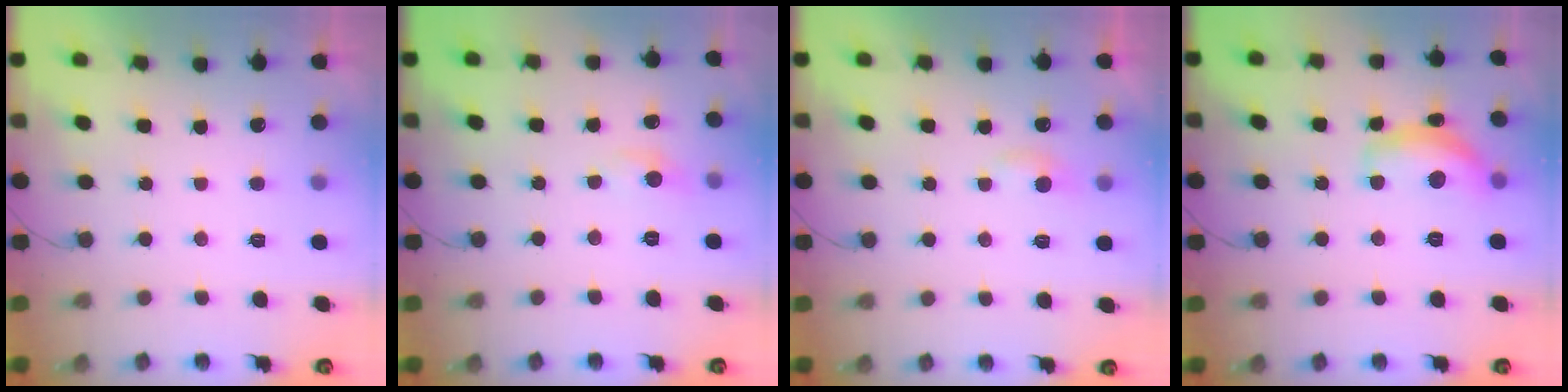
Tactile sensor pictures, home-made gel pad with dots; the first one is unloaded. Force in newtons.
{"total": 2.8, "press": 2.8, "slide": 0.4}
{"total": 4.0, "press": 4.0, "slide": 0.4}
{"total": 12.3, "press": 12.3, "slide": 0.9}